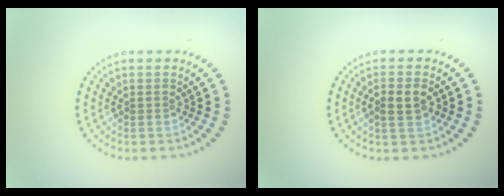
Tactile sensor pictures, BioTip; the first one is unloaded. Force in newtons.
{"total": 2.4, "press": 2.3, "slide": 0.4}